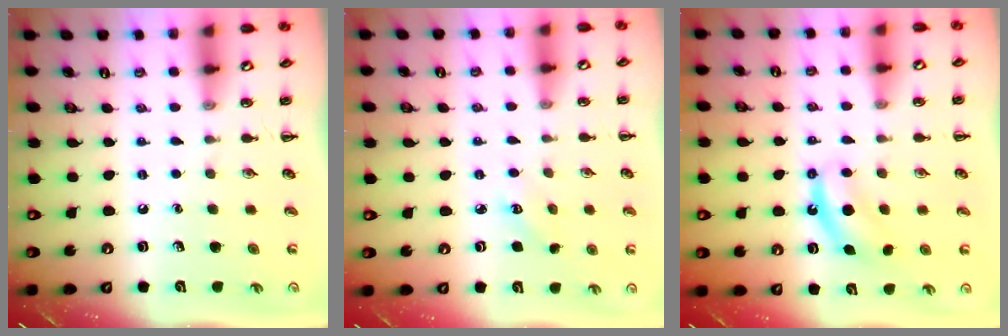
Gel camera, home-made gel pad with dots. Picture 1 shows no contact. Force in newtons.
{"total": 2.1, "press": 2.0, "slide": 0.6}
{"total": 6.3, "press": 6.2, "slide": 1.2}